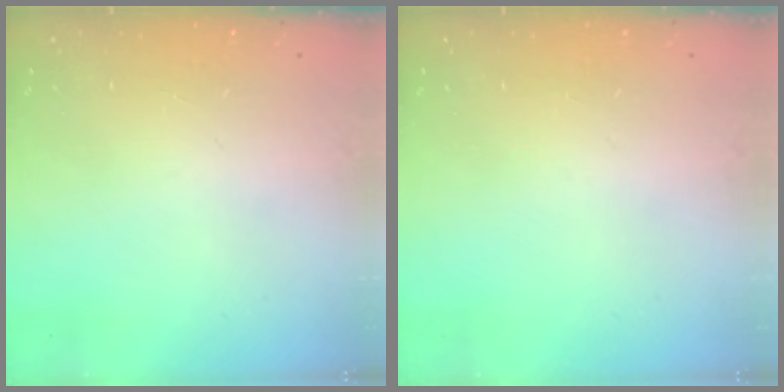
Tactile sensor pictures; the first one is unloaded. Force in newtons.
{"total": 0.0}